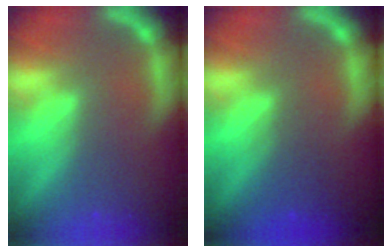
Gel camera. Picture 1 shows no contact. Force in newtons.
{"total": 2.0}